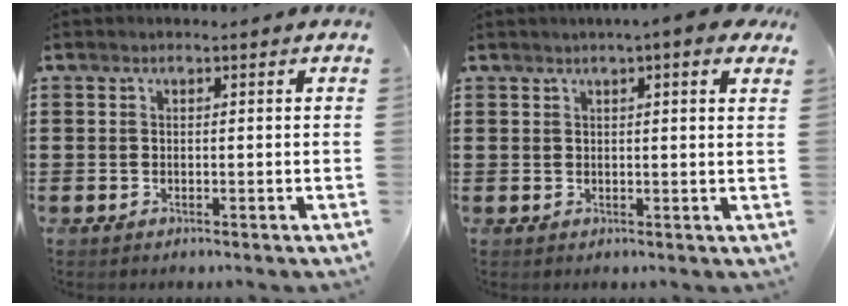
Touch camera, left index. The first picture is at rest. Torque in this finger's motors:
{"motor_torque": [2.14, 0.00, 0.49, 0.09]}